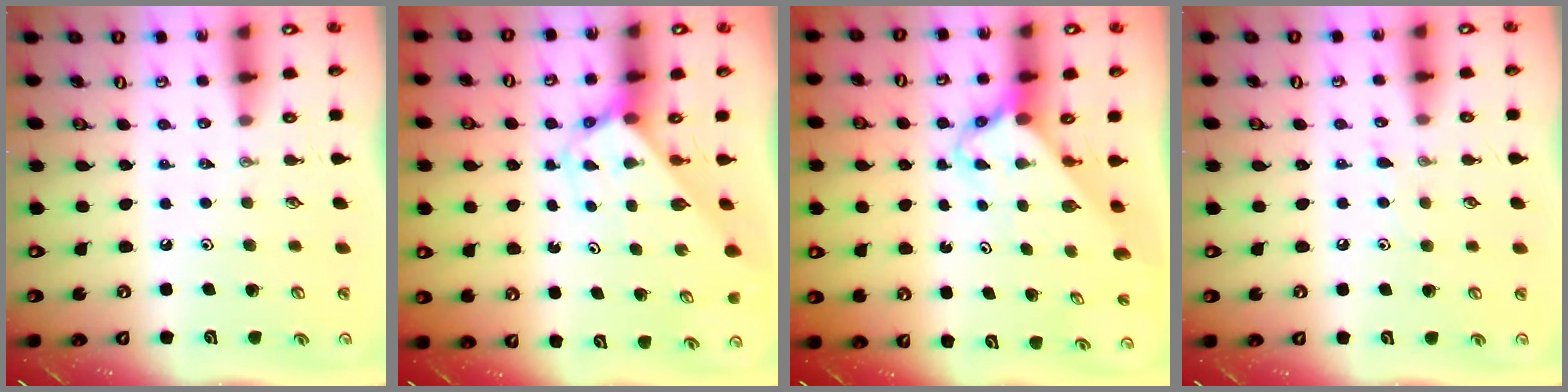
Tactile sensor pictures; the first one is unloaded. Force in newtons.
{"total": 2.8, "press": 2.8, "slide": 0.2}
{"total": 2.7, "press": 2.7, "slide": 0.2}
{"total": 4.4, "press": 4.4, "slide": 0.4}